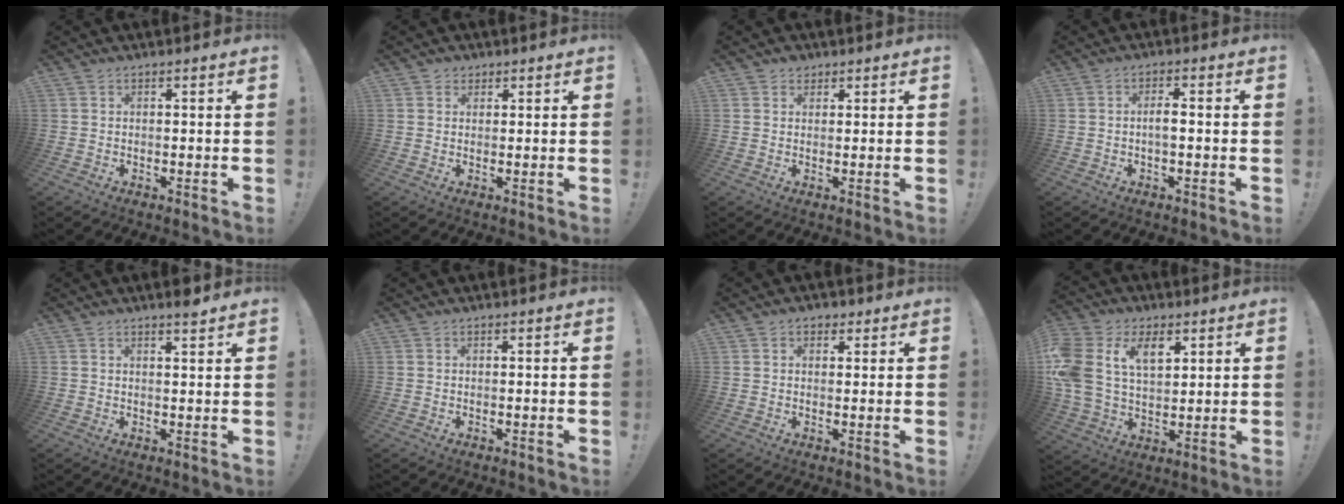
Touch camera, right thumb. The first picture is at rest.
{"total": 1.9, "force": [1.1, 1.5, 0.3], "torque": [0.002, -0.005, 0.018]}
{"total": 2.3, "force": [1.4, 1.7, 0.4], "torque": [0.000, -0.005, 0.026]}
{"total": 3.4, "force": [-0.7, 1.0, 3.2], "torque": [-0.063, 0.010, -0.013]}
{"total": 2.6, "force": [2.2, -0.2, 1.4], "torque": [-0.013, -0.018, 0.034]}
{"total": 0.0}
{"total": 2.6, "force": [1.2, 2.0, 1.1], "torque": [-0.006, -0.003, 0.019]}
{"total": 15.6, "force": [6.5, 10.3, 9.7], "torque": [-0.210, -0.020, 0.120]}